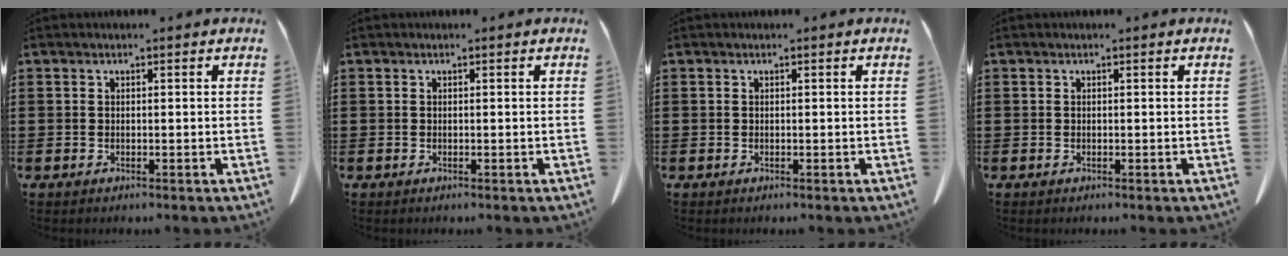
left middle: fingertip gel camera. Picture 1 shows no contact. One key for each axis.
{"total": 0.0}
{"total": 0.0}
{"total": 0.0}